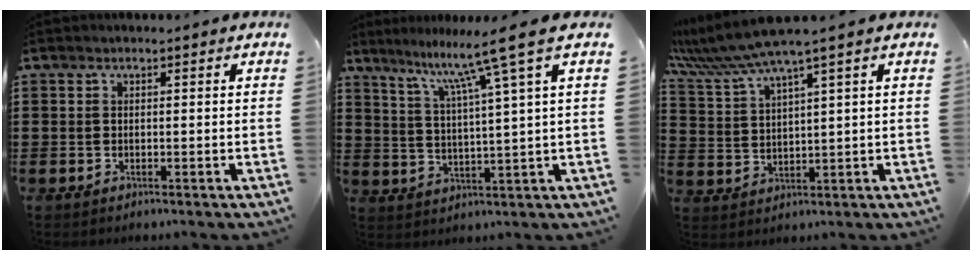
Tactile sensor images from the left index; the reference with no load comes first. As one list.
[{"total": 9.0, "force": [5.9, -1.4, 6.7], "torque": [-0.139, -0.024, 0.090]}, {"total": 6.6, "force": [5.0, -0.2, 4.3], "torque": [-0.108, -0.023, 0.085]}]